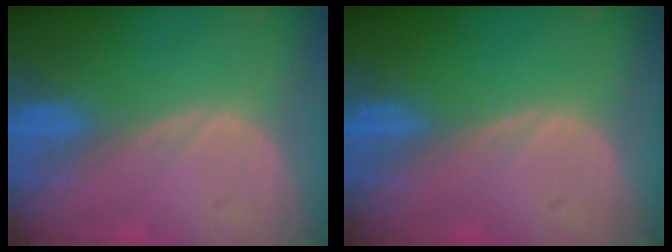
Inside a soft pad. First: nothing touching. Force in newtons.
{"total": 0.0}